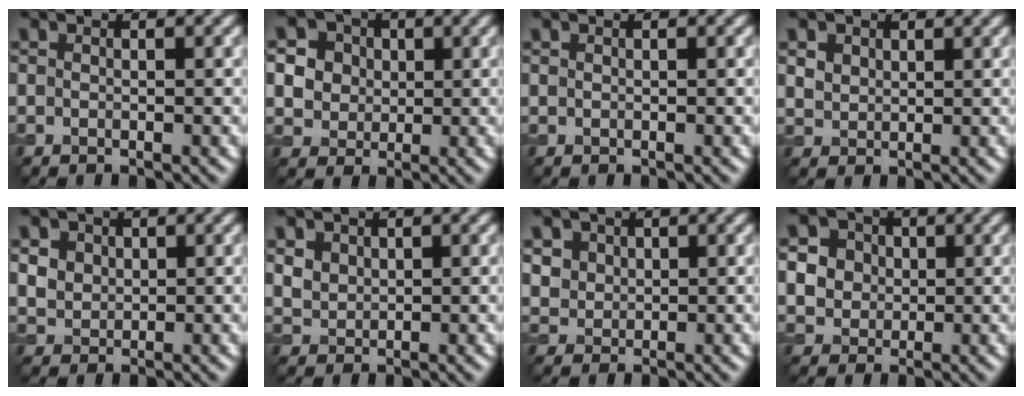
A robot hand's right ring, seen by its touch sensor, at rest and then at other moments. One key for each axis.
{"total": 7.2, "fx": 2.4, "fy": 6.1, "fz": 2.9, "tx": -0.069, "ty": 0.027, "tz": 0.030}
{"total": 0.0}
{"total": 2.6, "fx": 1.6, "fy": 1.8, "fz": 1.0, "tx": -0.034, "ty": -0.002, "tz": 0.034}
{"total": 4.1, "fx": 1.9, "fy": 3.1, "fz": 1.9, "tx": -0.053, "ty": 0.007, "tz": 0.034}
{"total": 2.7, "fx": 1.4, "fy": 2.0, "fz": 1.2, "tx": -0.032, "ty": 0.003, "tz": 0.032}
{"total": 3.3, "fx": 1.6, "fy": 2.6, "fz": 1.2, "tx": -0.045, "ty": 0.001, "tz": 0.042}
{"total": 7.0, "fx": 2.1, "fy": 6.1, "fz": 2.8, "tx": -0.068, "ty": 0.029, "tz": 0.027}